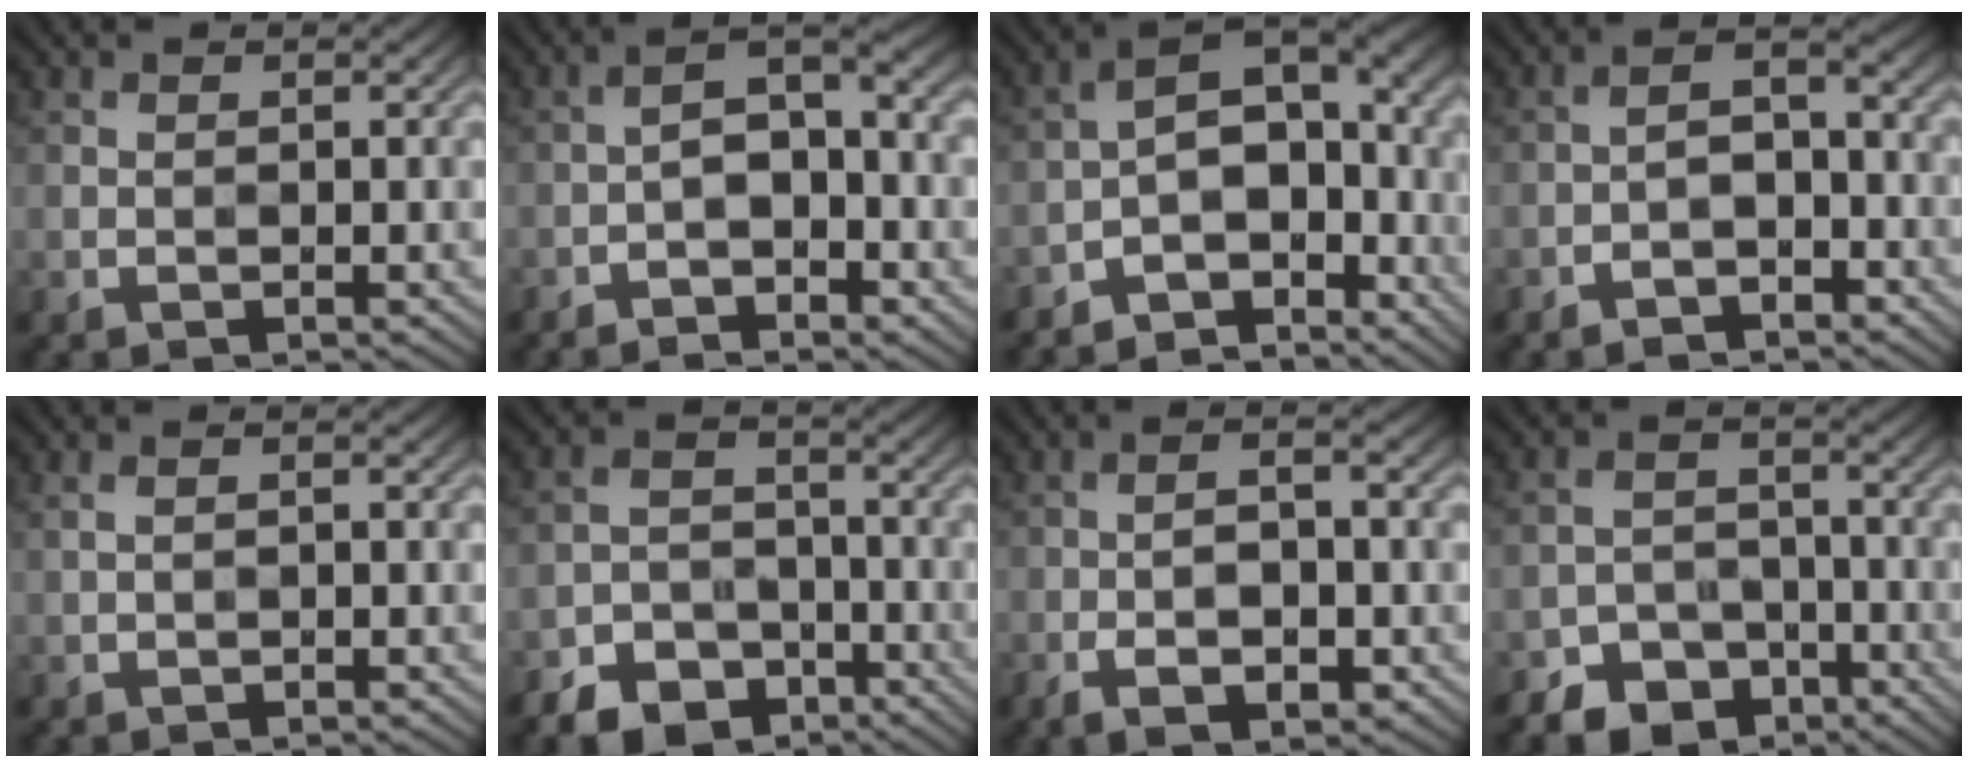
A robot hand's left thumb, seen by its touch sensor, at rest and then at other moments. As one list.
[{"total": 6.2, "force": [-2.3, 2.5, 5.2], "torque": [-0.086, 0.006, -0.042]}, {"total": 10.1, "force": [-6.2, 5.1, 6.2], "torque": [-0.092, -0.009, -0.107]}, {"total": 4.9, "force": [-3.0, 2.0, 3.4], "torque": [-0.054, 0.008, -0.054]}, {"total": 1.3, "force": [-0.2, 0.7, 1.1], "torque": [-0.026, 0.004, -0.002]}, {"total": 8.4, "force": [-5.9, 4.9, 3.5], "torque": [-0.073, -0.012, -0.109]}, {"total": 6.9, "force": [-2.6, 2.5, 5.9], "torque": [-0.111, -0.009, -0.039]}, {"total": 7.6, "force": [-5.7, 4.5, 2.5], "torque": [-0.041, -0.009, -0.094]}]